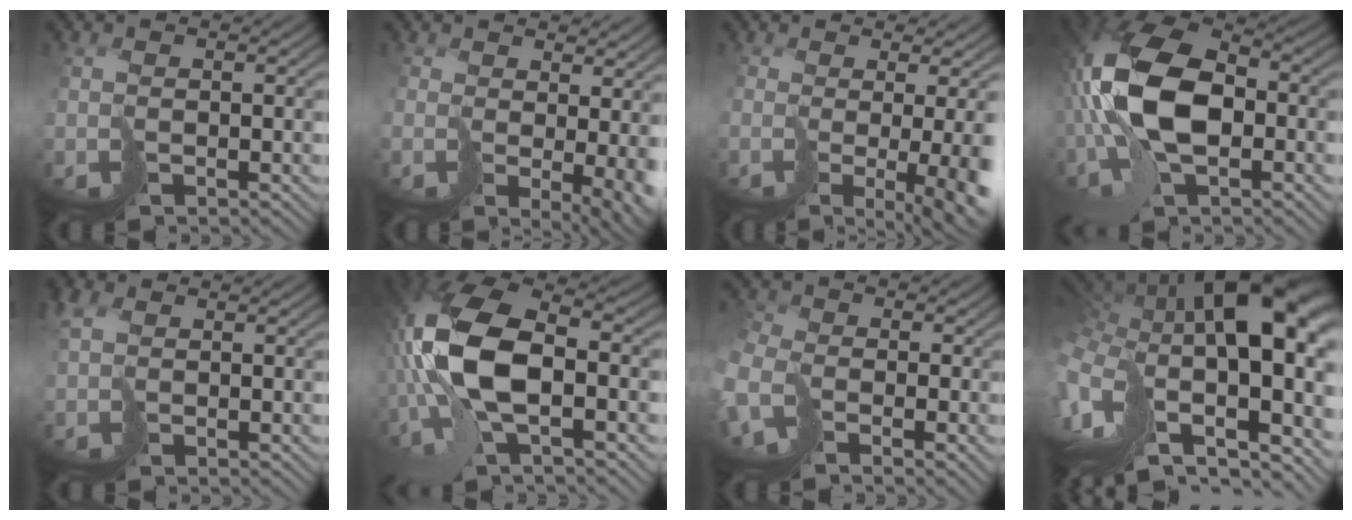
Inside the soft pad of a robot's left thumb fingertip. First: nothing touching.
{"total": 5.2, "force": [0.5, 1.8, 4.9], "torque": [-0.079, -0.020, 0.022]}
{"total": 9.7, "force": [-2.0, 2.6, 9.1], "torque": [-0.102, -0.041, 0.009]}
{"total": 13.6, "force": [-0.6, 7.6, 11.2], "torque": [-0.264, 0.009, -0.021]}
{"total": 3.7, "force": [1.0, 2.7, 2.2], "torque": [-0.085, -0.001, 0.016]}
{"total": 12.3, "force": [-0.5, 5.1, 11.2], "torque": [-0.265, 0.011, -0.020]}
{"total": 6.3, "force": [-3.3, 3.8, 3.6], "torque": [-0.117, -0.019, -0.071]}
{"total": 18.3, "force": [-1.0, 11.5, 14.2], "torque": [-0.288, -0.032, 0.015]}